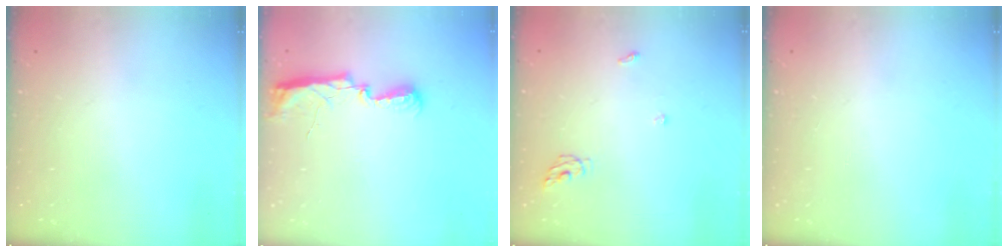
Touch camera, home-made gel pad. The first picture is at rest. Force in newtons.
{"total": 11.5, "press": 10.2, "slide": 5.3}
{"total": 5.2, "press": 5.1, "slide": 0.3}
{"total": 0.0}